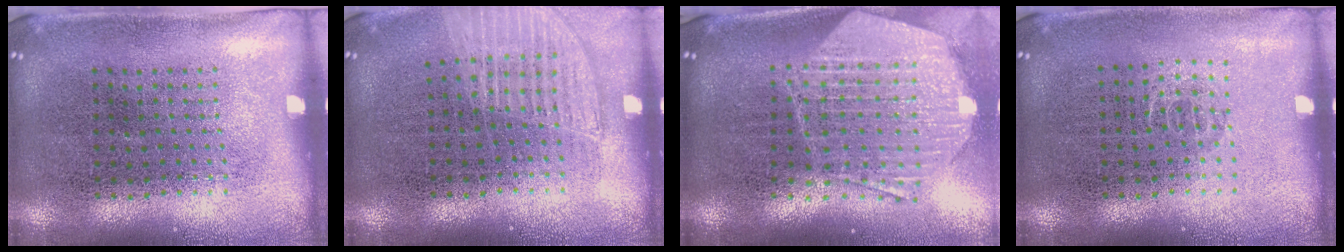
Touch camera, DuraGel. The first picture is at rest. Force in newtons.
{"total": 1.1, "press": 1.1, "slide": 0.3}
{"total": 2.7, "press": 2.1, "slide": 1.7}
{"total": 0.6, "press": 0.4, "slide": 0.4}